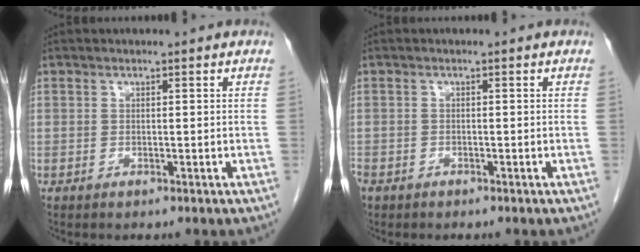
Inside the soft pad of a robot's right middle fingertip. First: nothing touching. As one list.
[{"total": 2.8, "force": [-2.0, 1.8, 1.0], "torque": [-0.032, -0.005, -0.038]}]